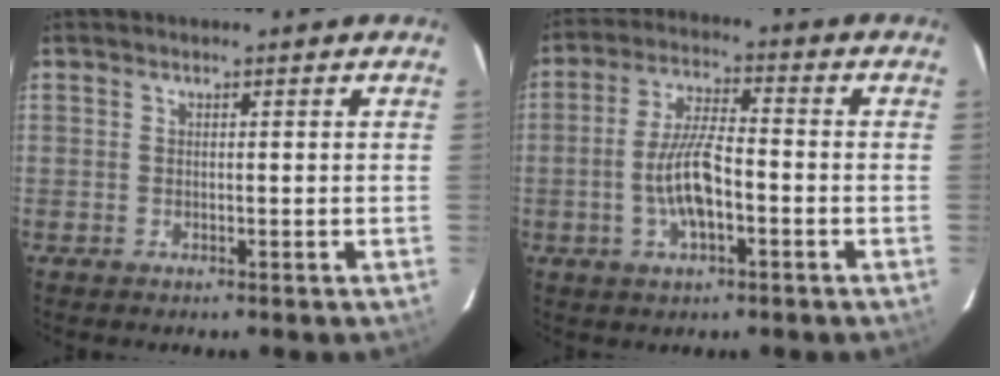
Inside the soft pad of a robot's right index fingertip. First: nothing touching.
{"total": 8.7, "force": [-2.6, 2.7, 7.9], "torque": [-0.159, 0.004, -0.046]}